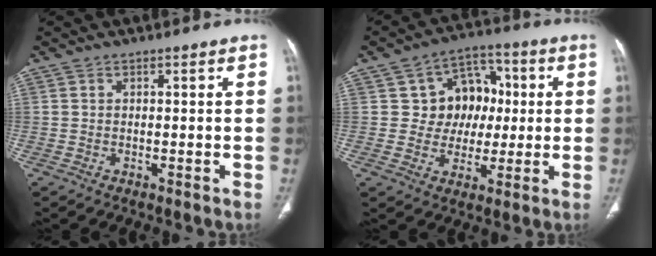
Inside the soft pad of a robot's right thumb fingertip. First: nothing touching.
{"total": 11.4, "force": [1.6, 9.7, 5.9], "torque": [-0.026, 0.015, 0.025]}